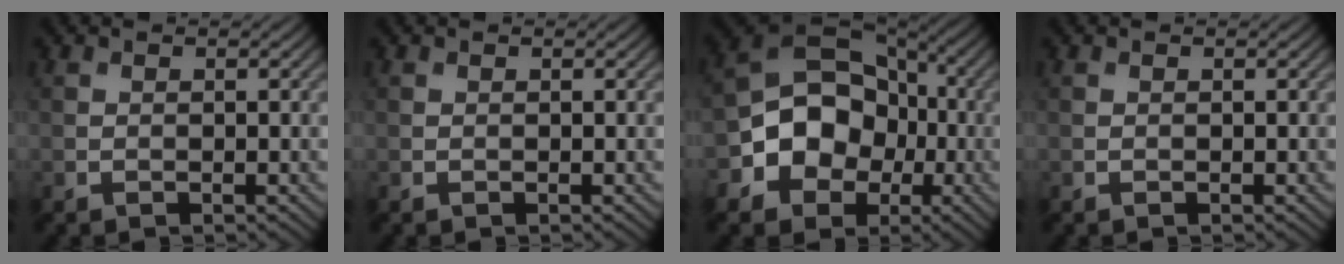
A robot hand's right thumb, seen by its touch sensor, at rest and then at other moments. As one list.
[{"total": 0.0}, {"total": 11.5, "force": [-2.6, 9.1, 6.6], "torque": [-0.107, -0.002, -0.074]}, {"total": 0.0}]